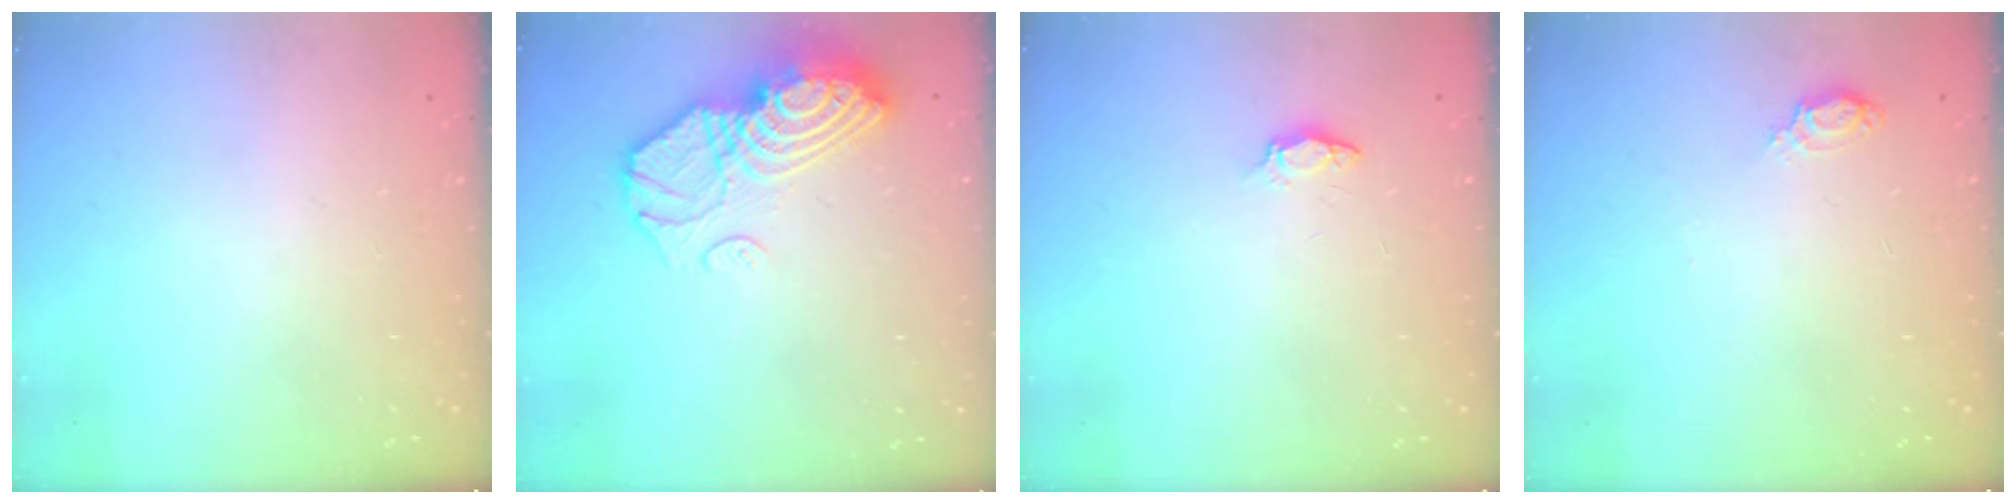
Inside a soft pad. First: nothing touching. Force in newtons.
{"total": 15.9, "press": 15.8, "slide": 1.6}
{"total": 3.7, "press": 3.6, "slide": 0.6}
{"total": 6.0, "press": 6.0, "slide": 0.6}